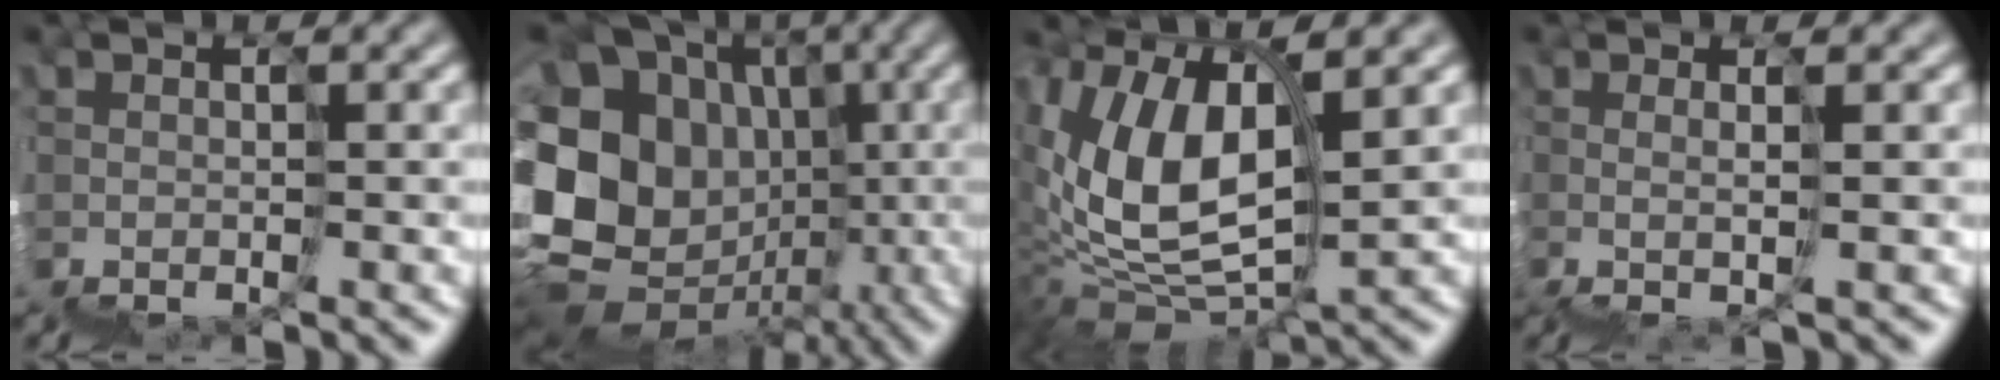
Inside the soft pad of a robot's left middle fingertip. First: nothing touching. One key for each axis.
{"total": 16.9, "fx": -1.9, "fy": 16.1, "fz": 4.7, "tx": -0.093, "ty": 0.032, "tz": -0.066}
{"total": 6.9, "fx": 2.8, "fy": 3.1, "fz": 5.4, "tx": -0.123, "ty": 0.016, "tz": 0.044}
{"total": 1.2, "fx": 0.9, "fy": -0.2, "fz": 0.7, "tx": 0.025, "ty": 0.025, "tz": 0.012}